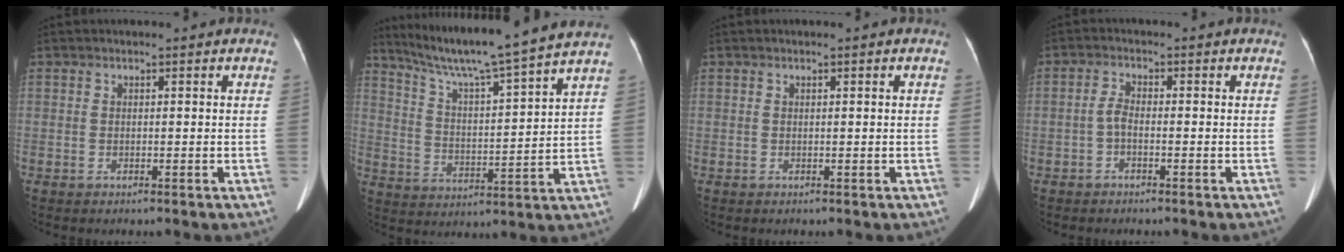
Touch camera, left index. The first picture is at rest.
{"total": 16.8, "force": [14.6, -2.1, 8.1], "torque": [-0.141, -0.012, 0.221]}
{"total": 0.0}
{"total": 1.9, "force": [-0.9, 0.8, 1.5], "torque": [-0.032, 0.003, -0.020]}